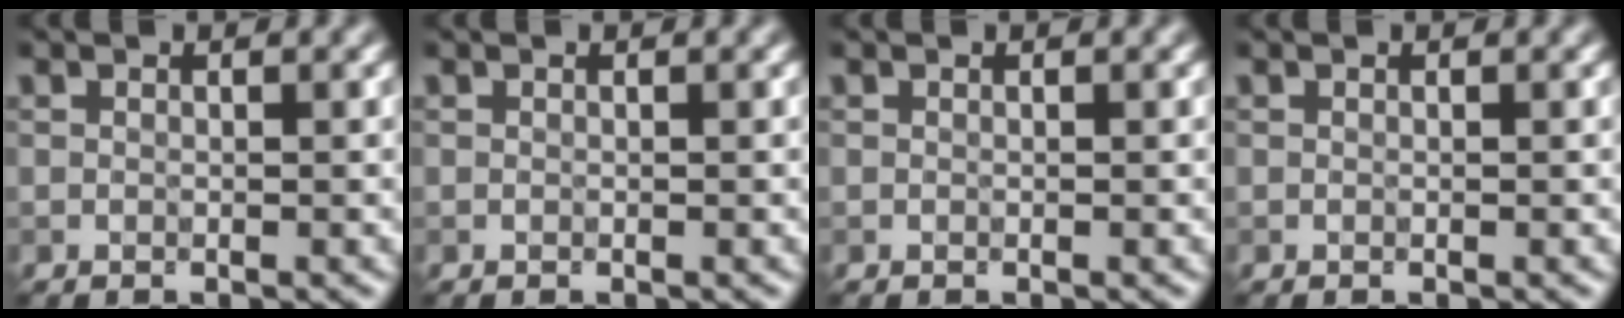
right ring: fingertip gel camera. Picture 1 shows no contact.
{"total": 0.0}
{"total": 0.0}
{"total": 0.0}